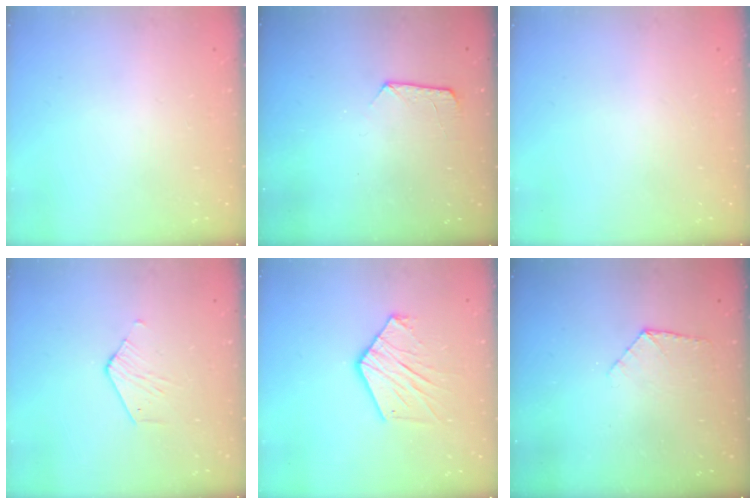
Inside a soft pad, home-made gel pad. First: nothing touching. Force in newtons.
{"total": 7.3, "press": 7.3, "slide": 0.7}
{"total": 0.0}
{"total": 2.5, "press": 2.5, "slide": 0.2}
{"total": 11.3, "press": 11.2, "slide": 0.6}
{"total": 7.8, "press": 7.8, "slide": 0.5}